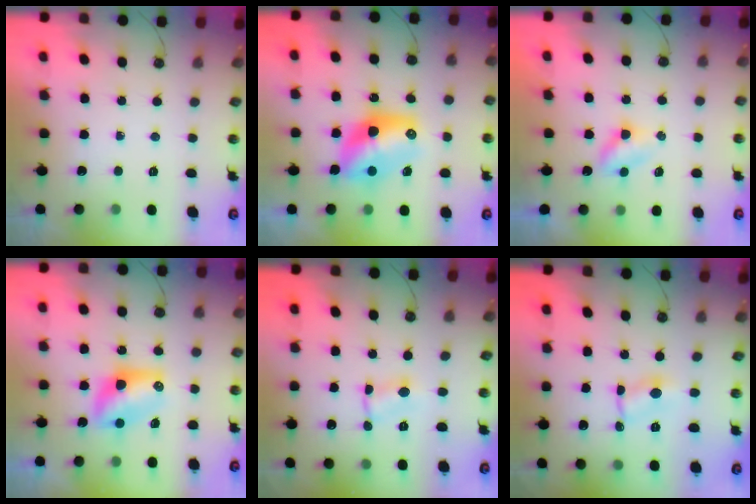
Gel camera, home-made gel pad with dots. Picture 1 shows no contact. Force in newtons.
{"total": 11.5, "press": 11.5, "slide": 0.8}
{"total": 3.8, "press": 3.8, "slide": 0.5}
{"total": 7.4, "press": 7.4, "slide": 0.2}
{"total": 1.6, "press": 1.6, "slide": 0.3}
{"total": 1.9, "press": 1.9, "slide": 0.2}